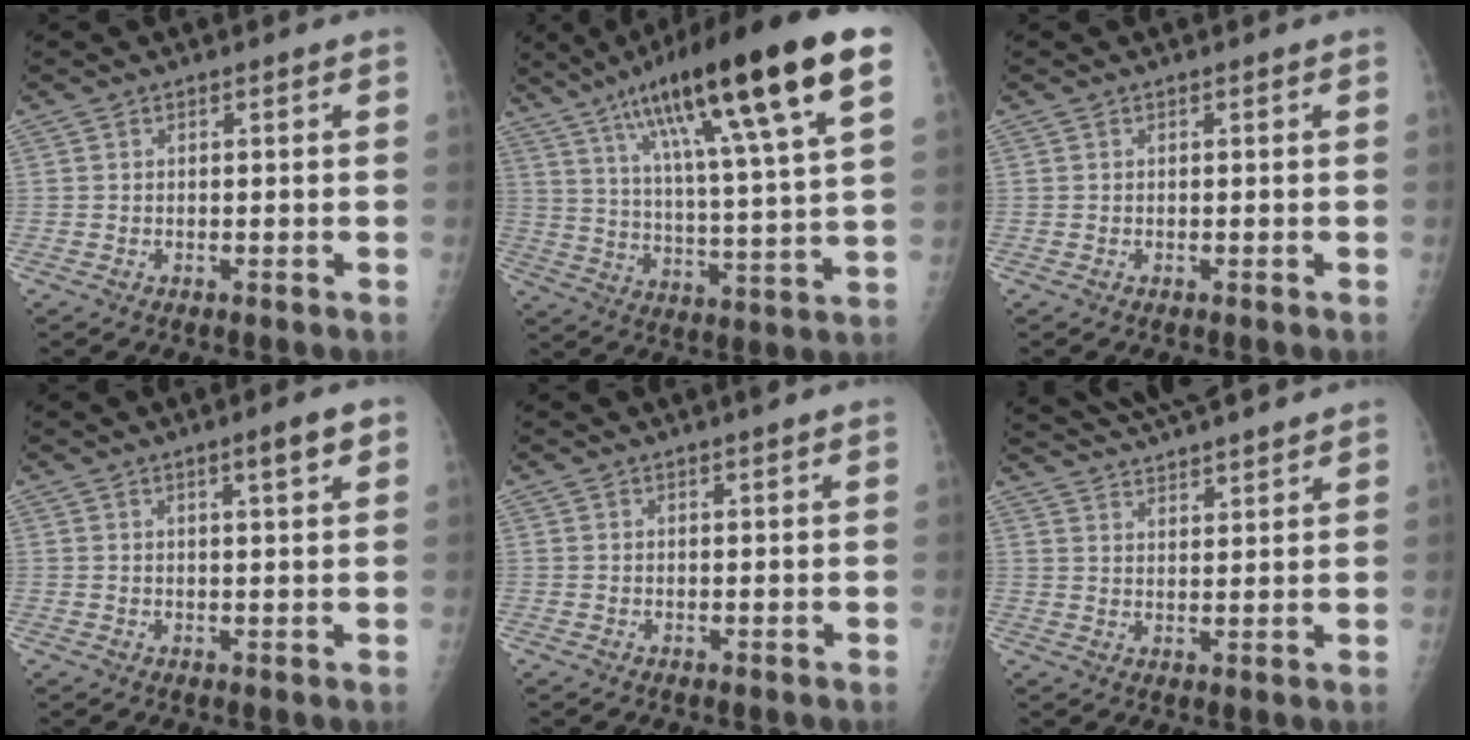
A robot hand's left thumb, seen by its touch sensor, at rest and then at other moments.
{"total": 25.2, "force": [13.6, 3.4, 21.0], "torque": [-0.337, -0.023, 0.216]}
{"total": 0.0}
{"total": 4.3, "force": [2.4, 0.4, 3.5], "torque": [-0.047, -0.009, 0.035]}
{"total": 1.6, "force": [1.2, -0.1, 1.0], "torque": [-0.012, 0.001, 0.019]}
{"total": 12.6, "force": [11.5, 1.4, 5.1], "torque": [-0.075, -0.017, 0.179]}